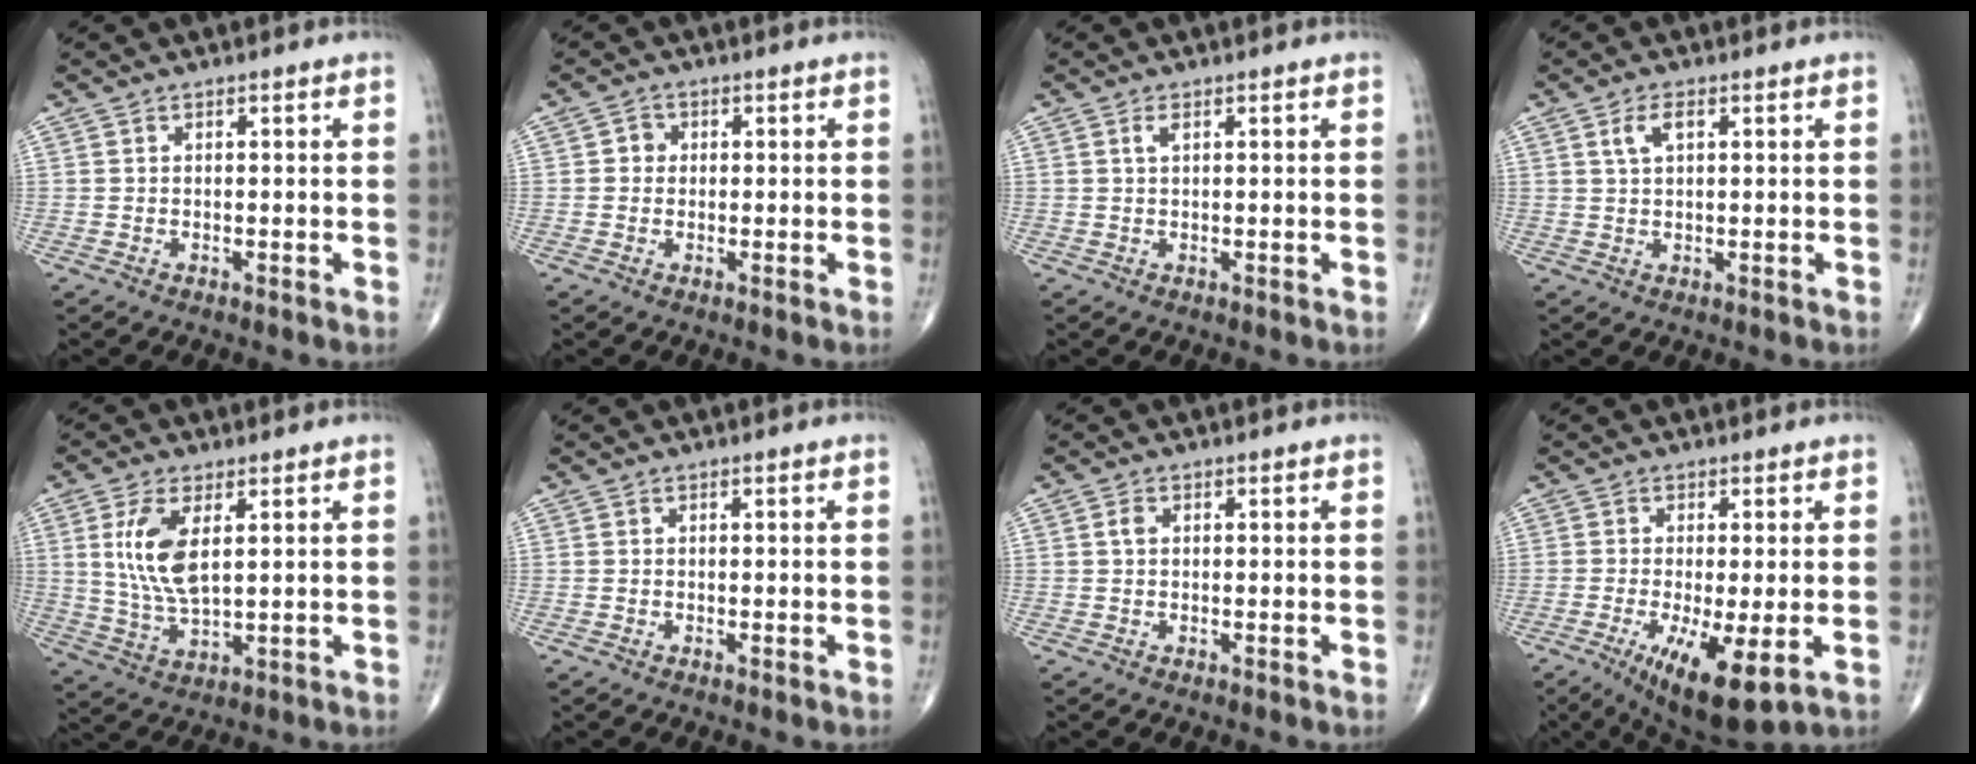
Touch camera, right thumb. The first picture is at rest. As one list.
[{"total": 2.0, "force": [0.1, 1.9, 0.7], "torque": [0.003, 0.006, -0.004]}, {"total": 1.2, "force": [0.5, 0.4, 1.0], "torque": [-0.023, 0.005, 0.010]}, {"total": 3.1, "force": [1.2, 1.4, 2.5], "torque": [-0.051, 0.006, 0.027]}, {"total": 9.7, "force": [2.5, 4.1, 8.4], "torque": [-0.171, -0.015, 0.056]}, {"total": 0.0}, {"total": 1.2, "force": [0.2, 0.8, 0.9], "torque": [-0.016, 0.003, 0.002]}, {"total": 11.4, "force": [-3.7, 3.2, 10.3], "torque": [-0.176, -0.023, -0.050]}]